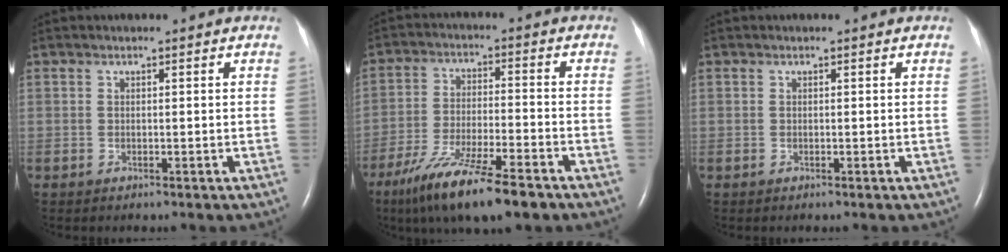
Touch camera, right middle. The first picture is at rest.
{"total": 14.3, "force": [-9.9, 1.9, 10.1], "torque": [-0.186, -0.040, -0.172]}
{"total": 0.0}